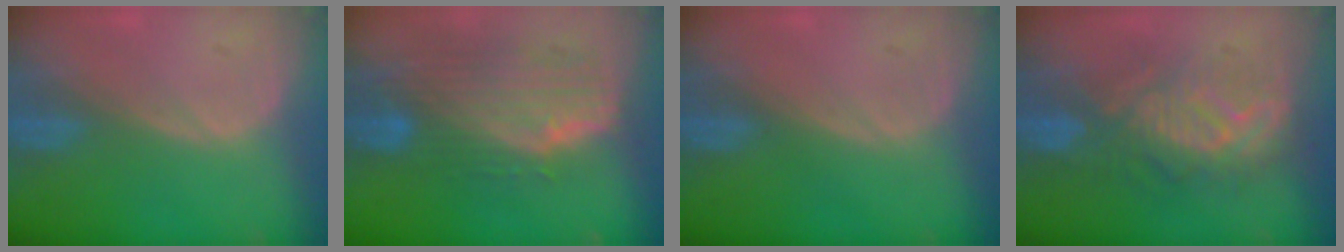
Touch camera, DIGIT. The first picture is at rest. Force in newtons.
{"total": 9.9, "press": 8.8, "slide": 4.5}
{"total": 0.0}
{"total": 9.0, "press": 8.9, "slide": 1.0}